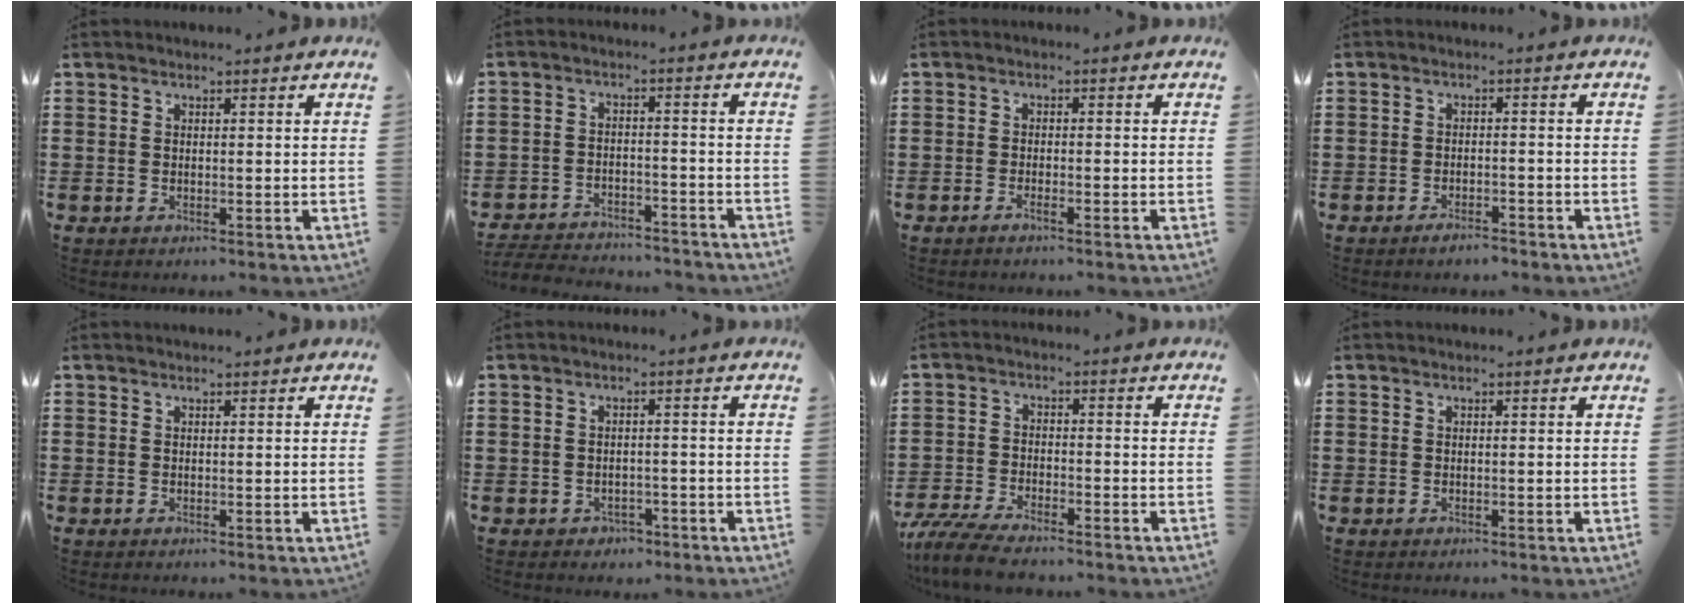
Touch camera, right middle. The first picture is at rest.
{"total": 4.1, "force": [-4.0, 0.5, 0.4], "torque": [-0.016, 0.001, -0.087]}
{"total": 1.1, "force": [-0.7, 0.0, 0.8], "torque": [-0.014, -0.004, -0.012]}
{"total": 2.0, "force": [-1.8, 0.3, 0.8], "torque": [-0.017, -0.001, -0.032]}
{"total": 0.0}
{"total": 1.3, "force": [-1.0, 0.8, 0.0], "torque": [-0.008, -0.001, -0.025]}
{"total": 5.6, "force": [-5.1, 0.7, 2.2], "torque": [-0.062, -0.008, -0.103]}
{"total": 0.0}